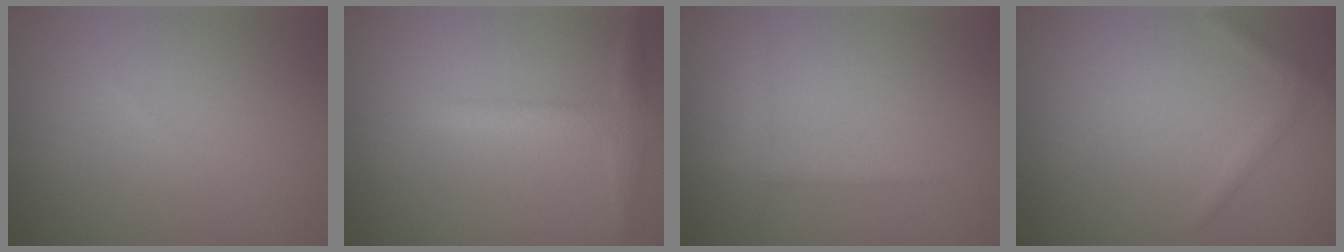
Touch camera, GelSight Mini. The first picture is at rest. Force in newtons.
{"total": 2.4, "press": 2.4, "slide": 0.1}
{"total": 1.3, "press": 1.3, "slide": 0.1}
{"total": 1.1, "press": 1.1, "slide": 0.0}